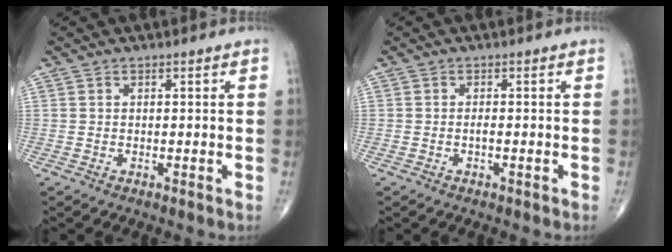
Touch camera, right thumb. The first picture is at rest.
{"total": 0.8, "force": [-0.3, 0.2, 0.7], "torque": [-0.014, -0.001, -0.007]}